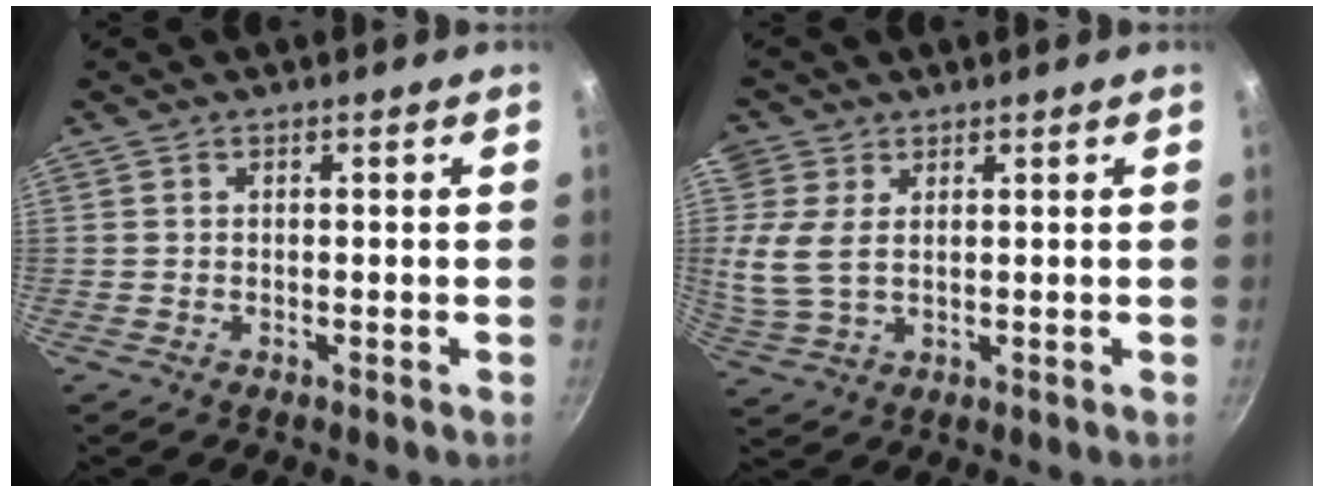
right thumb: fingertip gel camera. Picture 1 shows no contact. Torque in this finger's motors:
{"motor_torque": [-0.10, 0.22, -0.15, 0.66, 0.14]}